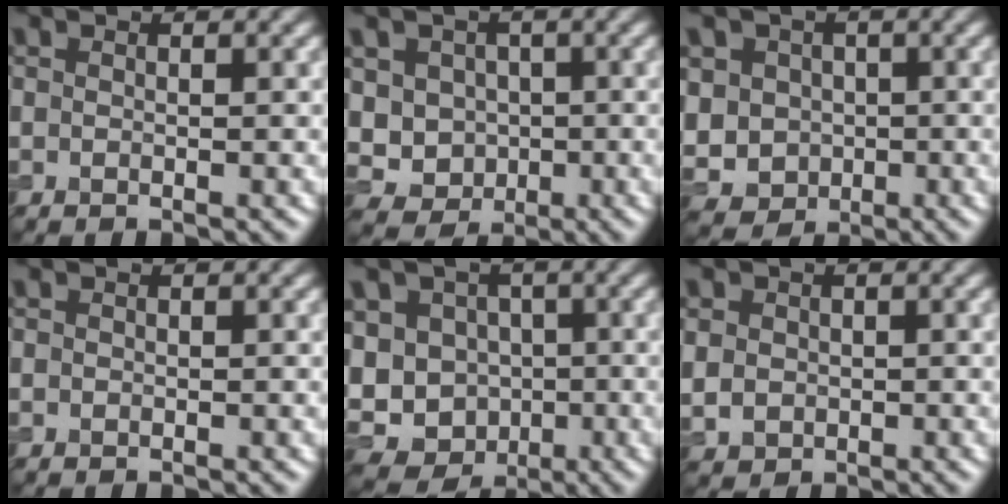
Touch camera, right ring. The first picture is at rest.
{"total": 4.1, "force": [0.1, 3.8, 1.5], "torque": [-0.024, -0.002, -0.006]}
{"total": 6.2, "force": [-0.4, 5.6, 2.6], "torque": [-0.061, 0.004, -0.022]}
{"total": 0.0}
{"total": 11.0, "force": [-1.9, 9.5, 5.2], "torque": [-0.097, -0.002, -0.053]}
{"total": 2.8, "force": [0.3, 2.6, 1.0], "torque": [-0.022, 0.005, 0.007]}